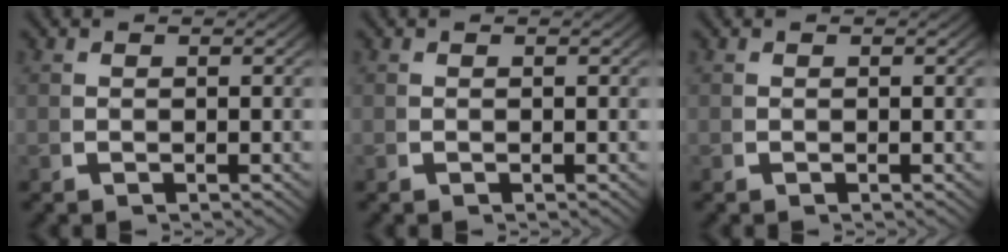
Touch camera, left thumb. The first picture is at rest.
{"total": 0.0}
{"total": 0.0}